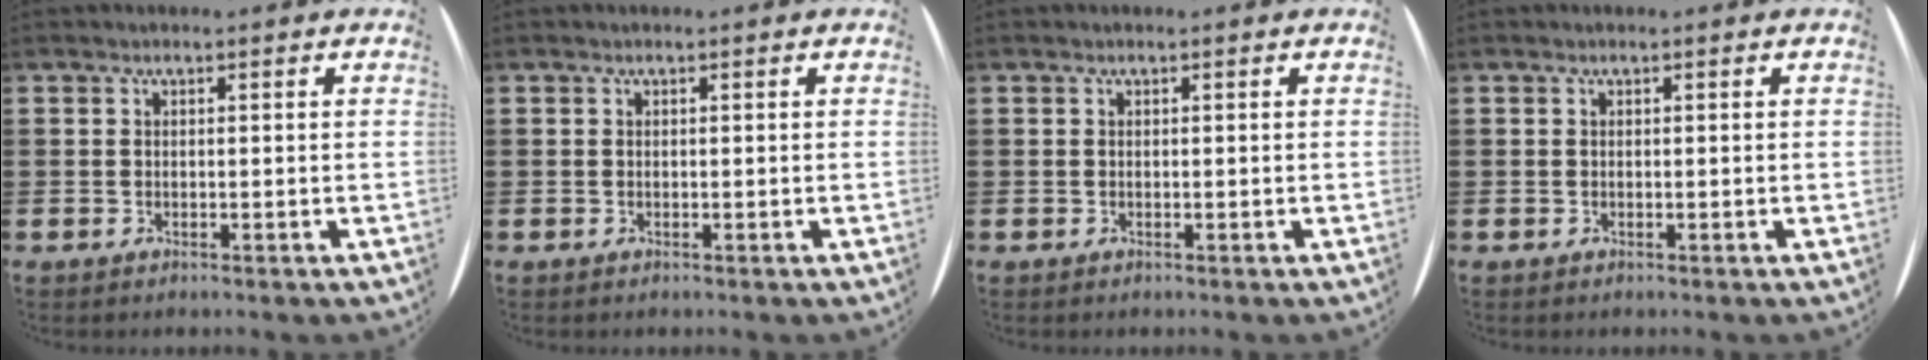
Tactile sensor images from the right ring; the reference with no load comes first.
{"total": 0.0}
{"total": 0.0}
{"total": 0.0}